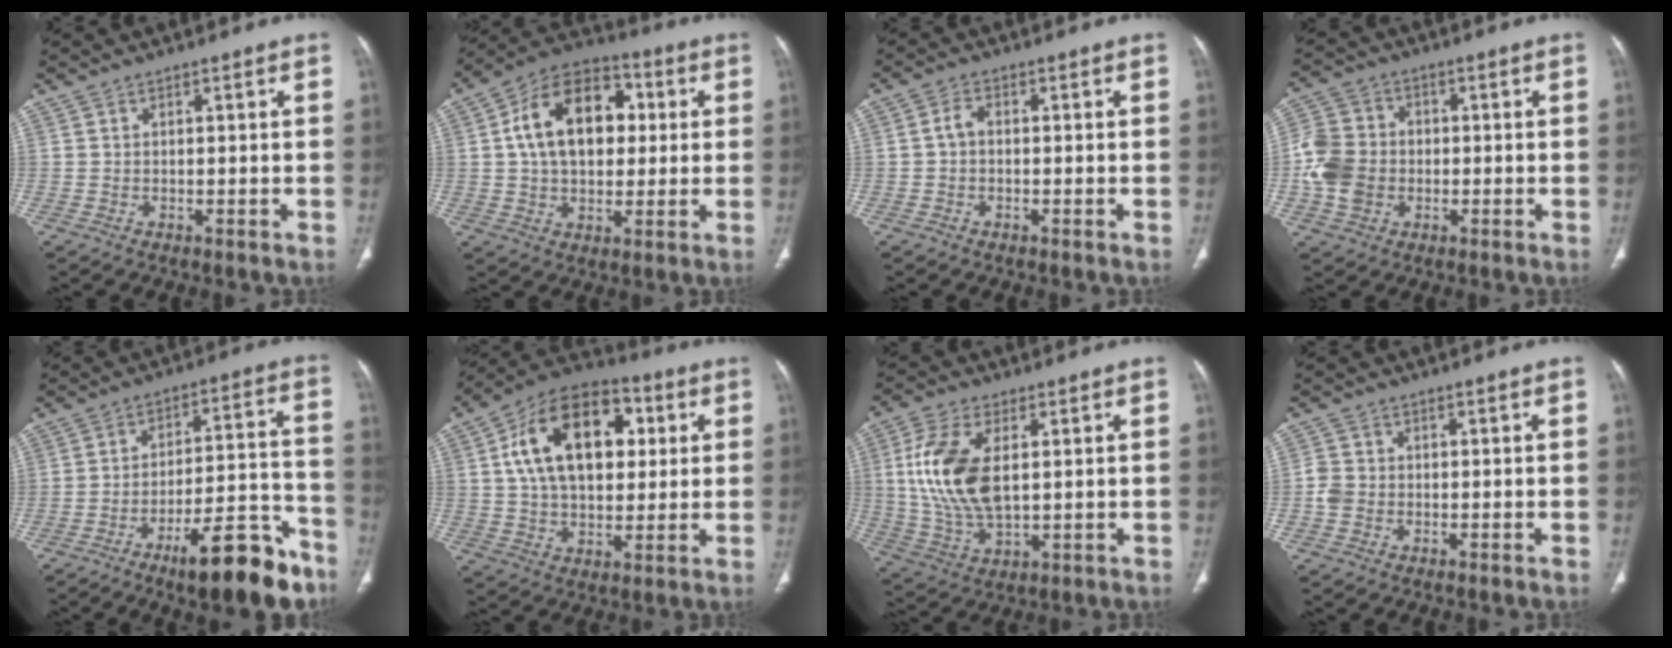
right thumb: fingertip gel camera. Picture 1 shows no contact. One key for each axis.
{"total": 17.4, "fx": 3.0, "fy": 11.6, "fz": 12.6, "tx": -0.176, "ty": 0.015, "tz": 0.044}
{"total": 2.1, "fx": -0.2, "fy": 1.4, "fz": 1.6, "tx": -0.028, "ty": 0.007, "tz": -0.010}
{"total": 9.7, "fx": -1.5, "fy": 8.2, "fz": 5.1, "tx": -0.091, "ty": 0.019, "tz": -0.032}
{"total": 16.7, "fx": -11.0, "fy": 4.3, "fz": 11.8, "tx": -0.154, "ty": 0.087, "tz": -0.169}
{"total": 20.6, "fx": 5.1, "fy": 12.8, "fz": 15.4, "tx": -0.225, "ty": 0.007, "tz": 0.077}
{"total": 14.5, "fx": 2.4, "fy": 7.7, "fz": 12.1, "tx": -0.251, "ty": -0.010, "tz": 0.051}
{"total": 2.8, "fx": -0.7, "fy": 2.4, "fz": 1.3, "tx": -0.021, "ty": 0.007, "tz": -0.018}